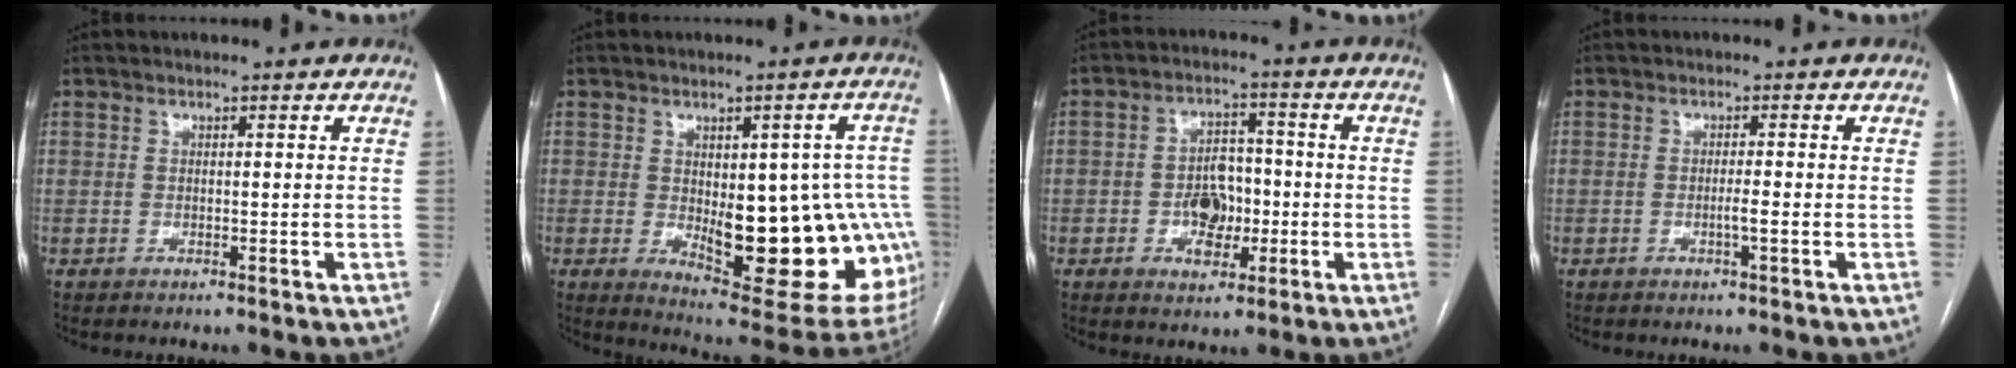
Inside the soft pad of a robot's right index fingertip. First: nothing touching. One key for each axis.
{"total": 21.0, "fx": -2.6, "fy": 8.1, "fz": 19.2, "tx": -0.168, "ty": 0.016, "tz": -0.003}
{"total": 6.6, "fx": -1.5, "fy": 4.3, "fz": 4.7, "tx": -0.080, "ty": 0.015, "tz": -0.021}
{"total": 1.6, "fx": -0.5, "fy": -0.2, "fz": 1.5, "tx": -0.026, "ty": -0.001, "tz": -0.010}